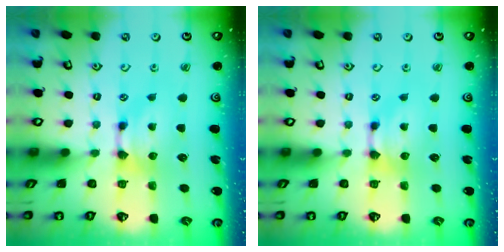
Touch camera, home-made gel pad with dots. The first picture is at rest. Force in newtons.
{"total": 0.0}